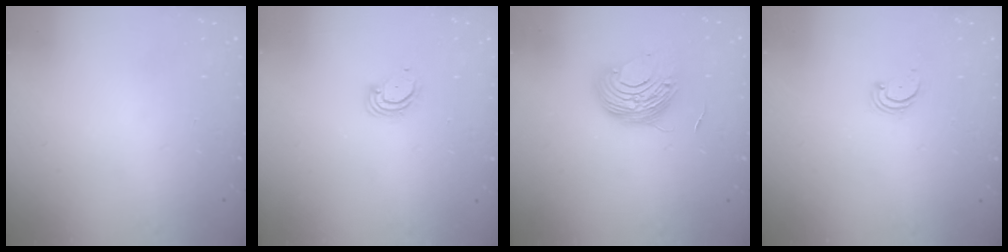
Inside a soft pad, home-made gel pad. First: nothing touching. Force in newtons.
{"total": 3.5, "press": 3.5, "slide": 0.3}
{"total": 9.9, "press": 9.9, "slide": 0.9}
{"total": 2.2, "press": 2.2, "slide": 0.2}